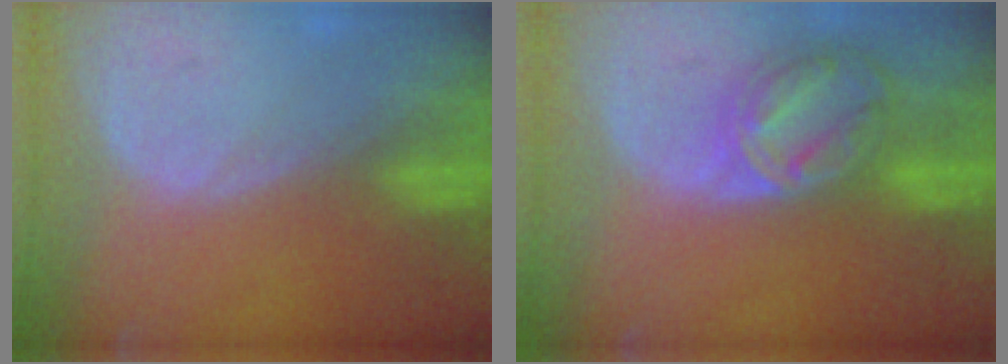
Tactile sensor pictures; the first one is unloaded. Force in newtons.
{"total": 8.5, "press": 7.2, "slide": 4.5}